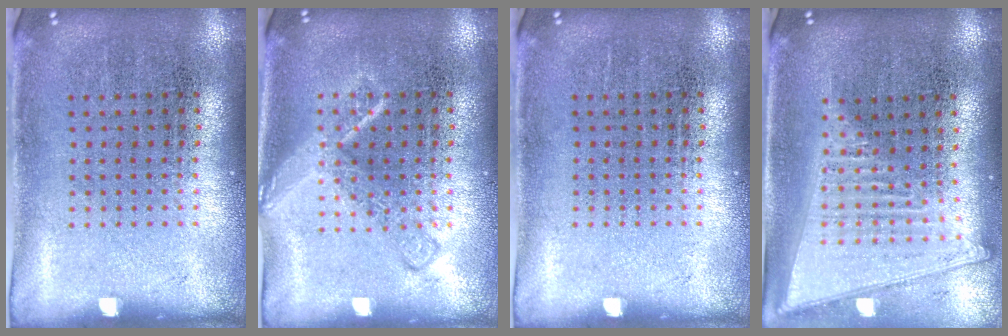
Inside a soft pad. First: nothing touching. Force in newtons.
{"total": 2.2, "press": 2.2, "slide": 0.3}
{"total": 0.0}
{"total": 2.0, "press": 1.7, "slide": 1.0}